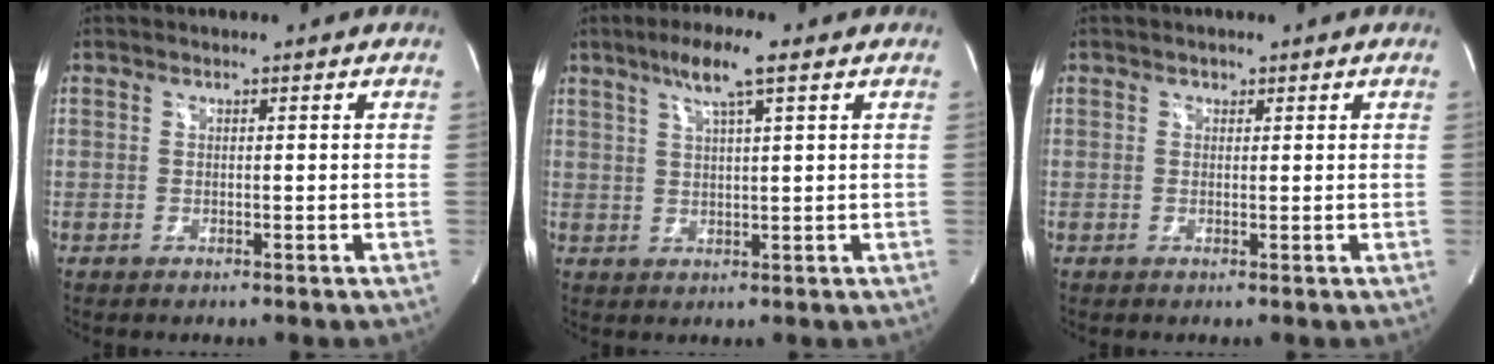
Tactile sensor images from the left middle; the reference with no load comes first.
{"total": 6.0, "force": [3.5, 0.1, 4.9], "torque": [-0.095, 0.008, 0.063]}
{"total": 0.7, "force": [0.4, 0.6, 0.1], "torque": [0.002, -0.001, 0.004]}